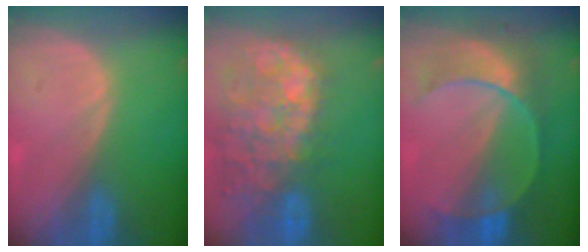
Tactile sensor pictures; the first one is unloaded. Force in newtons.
{"total": 14.3, "press": 11.7, "slide": 8.2}
{"total": 8.4, "press": 8.2, "slide": 2.1}